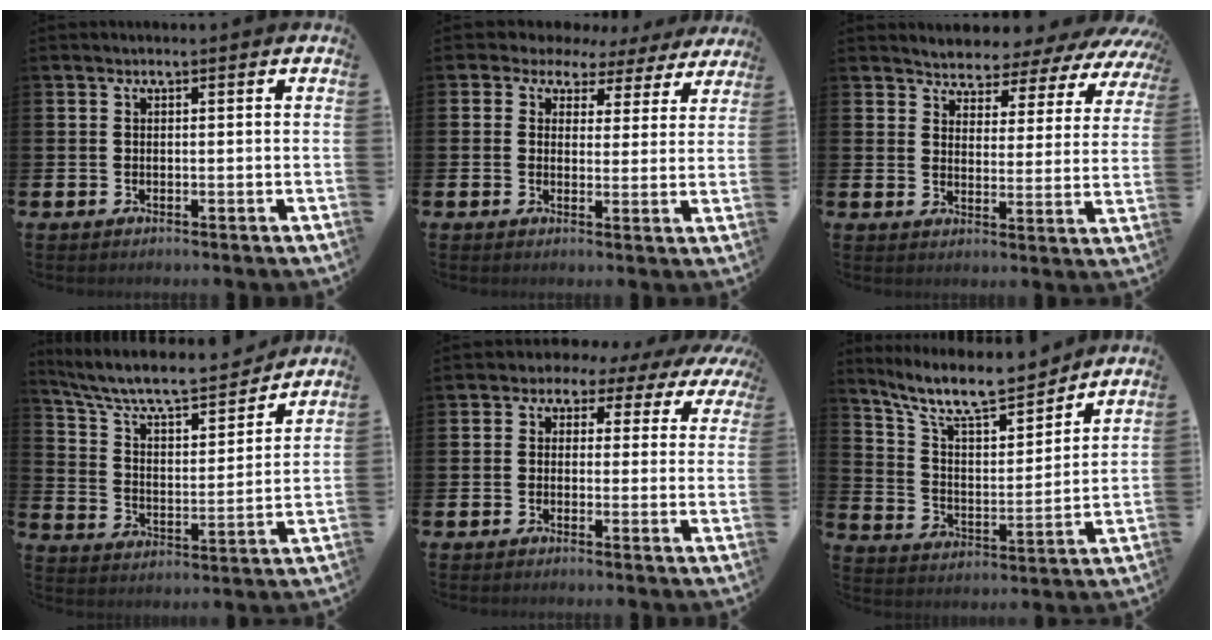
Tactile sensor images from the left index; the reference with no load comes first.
{"total": 3.4, "force": [2.3, 2.4, 0.2], "torque": [-0.017, -0.019, 0.034]}
{"total": 3.8, "force": [3.7, 1.0, -0.2], "torque": [-0.013, -0.039, 0.056]}
{"total": 8.0, "force": [7.3, 1.7, 2.9], "torque": [-0.095, -0.050, 0.123]}
{"total": 1.9, "force": [-0.2, 1.8, 0.6], "torque": [-0.016, -0.002, -0.015]}
{"total": 7.1, "force": [6.6, 0.4, 2.5], "torque": [-0.074, -0.033, 0.120]}